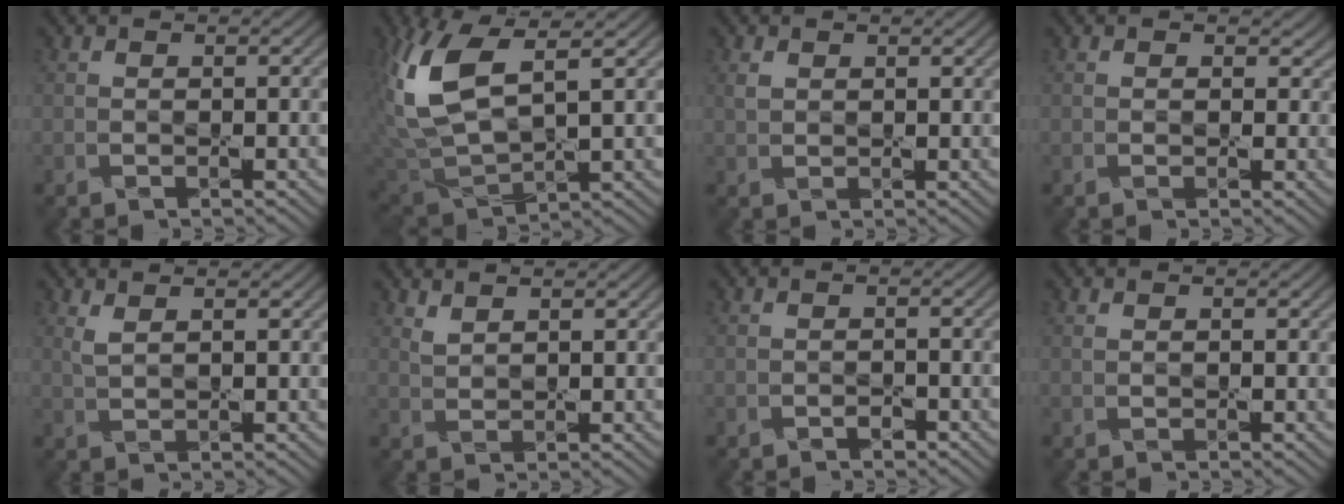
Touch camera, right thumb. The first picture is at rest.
{"total": 12.5, "force": [4.6, 5.7, 10.2], "torque": [-0.258, 0.003, 0.094]}
{"total": 1.8, "force": [0.9, 1.2, 0.9], "torque": [-0.025, 0.000, 0.020]}
{"total": 1.7, "force": [0.4, 1.5, 0.8], "torque": [-0.020, -0.008, 0.001]}
{"total": 2.3, "force": [1.6, 0.7, 1.5], "torque": [-0.040, -0.002, 0.036]}
{"total": 2.2, "force": [1.8, 0.8, 1.0], "torque": [-0.028, -0.002, 0.042]}
{"total": 0.8, "force": [-0.5, 0.3, 0.4], "torque": [-0.005, -0.001, -0.008]}
{"total": 0.8, "force": [0.5, 0.4, 0.5], "torque": [-0.012, -0.002, 0.012]}